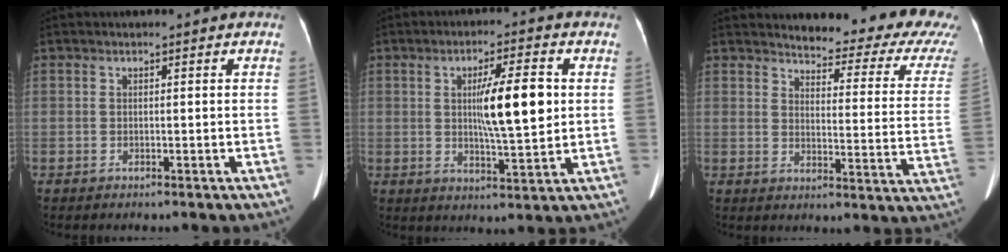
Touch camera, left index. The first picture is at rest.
{"total": 9.5, "force": [1.4, 1.2, 9.4], "torque": [-0.153, -0.001, 0.025]}
{"total": 17.4, "force": [15.9, 2.4, 6.5], "torque": [-0.067, -0.079, 0.165]}